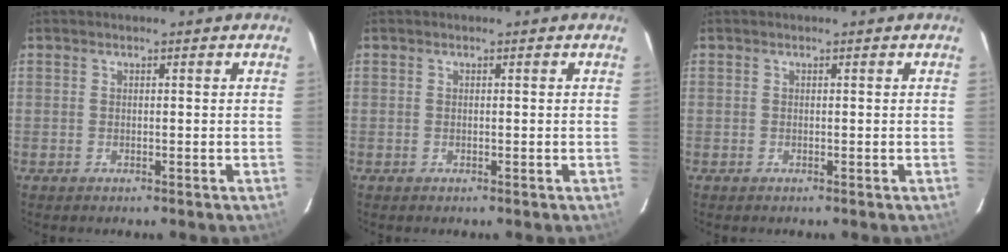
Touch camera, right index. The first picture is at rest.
{"total": 0.0}
{"total": 0.0}